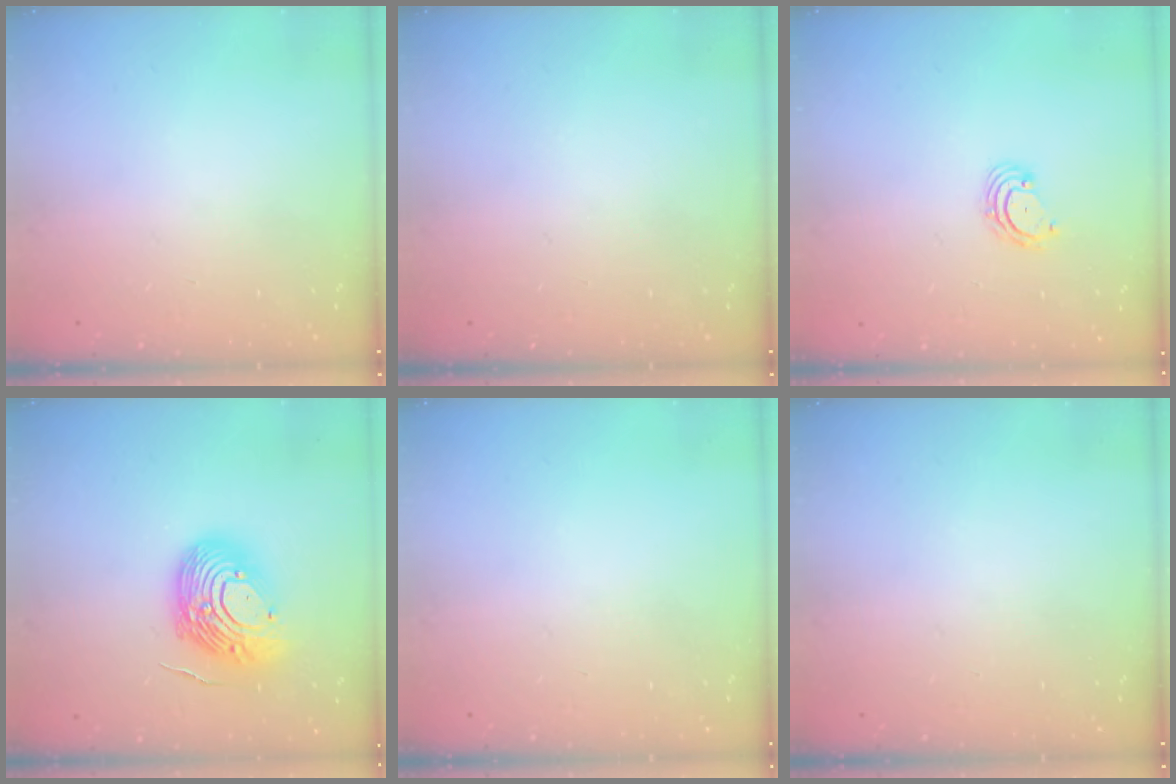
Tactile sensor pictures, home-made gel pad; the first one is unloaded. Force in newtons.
{"total": 0.0}
{"total": 3.3, "press": 3.3, "slide": 0.4}
{"total": 14.9, "press": 14.7, "slide": 2.7}
{"total": 0.0}
{"total": 0.0}